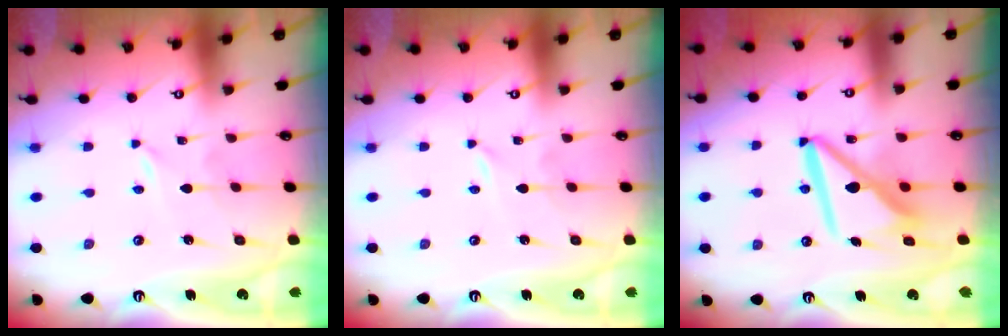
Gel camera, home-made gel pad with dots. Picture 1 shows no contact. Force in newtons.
{"total": 0.0}
{"total": 11.5, "press": 11.4, "slide": 1.3}